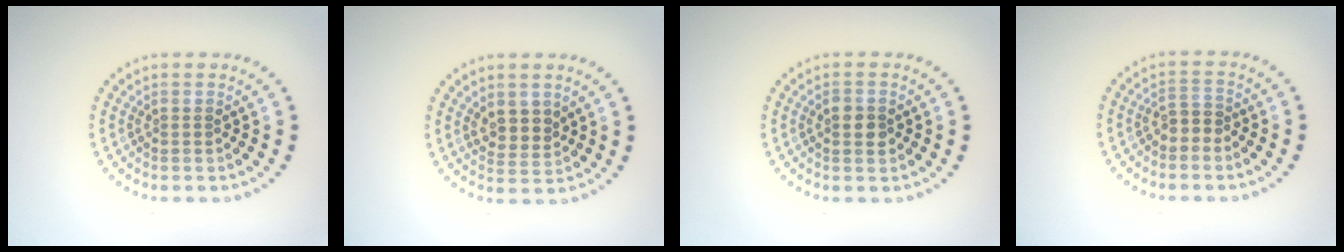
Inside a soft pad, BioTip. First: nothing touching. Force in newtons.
{"total": 2.2, "press": 2.0, "slide": 0.9}
{"total": 2.2, "press": 2.2, "slide": 0.1}
{"total": 1.7, "press": 1.4, "slide": 0.9}